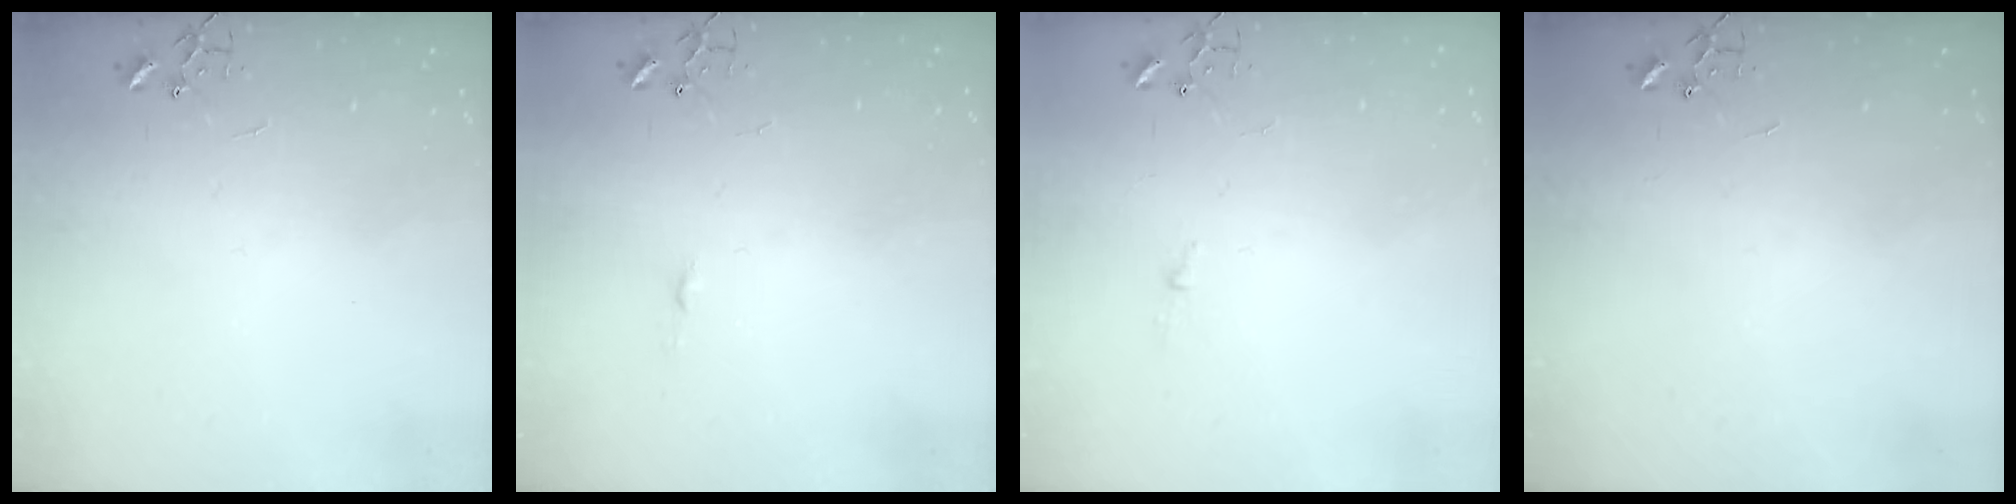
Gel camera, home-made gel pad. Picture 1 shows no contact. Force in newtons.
{"total": 3.3, "press": 3.3, "slide": 0.4}
{"total": 3.1, "press": 3.1, "slide": 0.4}
{"total": 0.0}